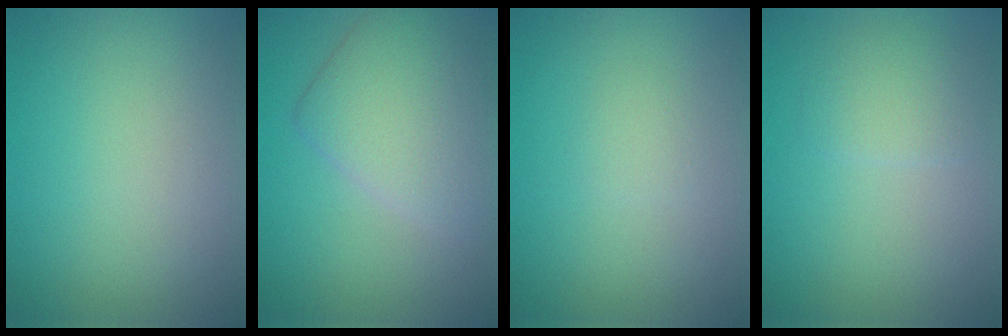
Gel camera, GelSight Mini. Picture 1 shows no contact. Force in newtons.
{"total": 5.4, "press": 5.4, "slide": 0.2}
{"total": 0.7, "press": 0.7, "slide": 0.0}
{"total": 1.8, "press": 1.8, "slide": 0.1}